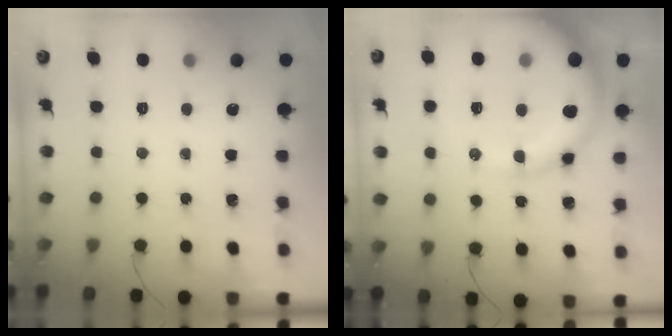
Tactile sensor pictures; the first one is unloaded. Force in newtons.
{"total": 17.1, "press": 16.8, "slide": 3.1}